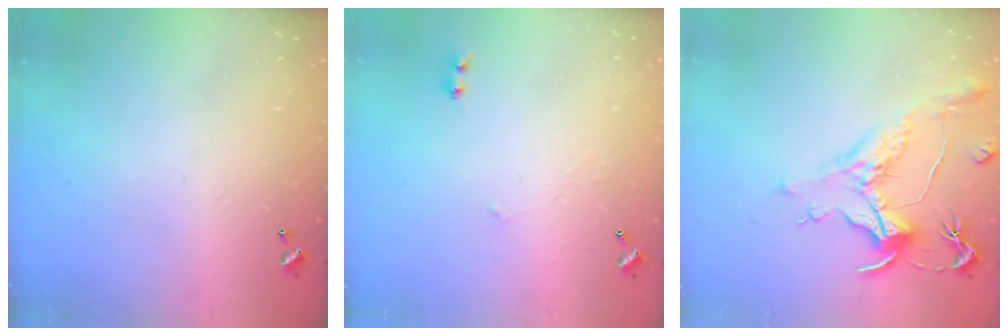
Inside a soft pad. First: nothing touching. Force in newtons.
{"total": 2.9, "press": 2.9, "slide": 0.4}
{"total": 1.3, "press": 1.1, "slide": 0.7}